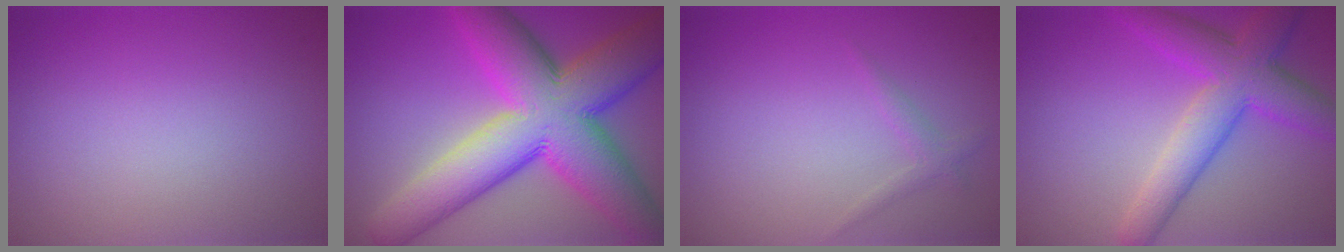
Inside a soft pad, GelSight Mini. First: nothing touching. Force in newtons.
{"total": 14.6, "press": 14.6, "slide": 0.2}
{"total": 1.0, "press": 1.0, "slide": 0.0}
{"total": 6.8, "press": 6.8, "slide": 0.1}